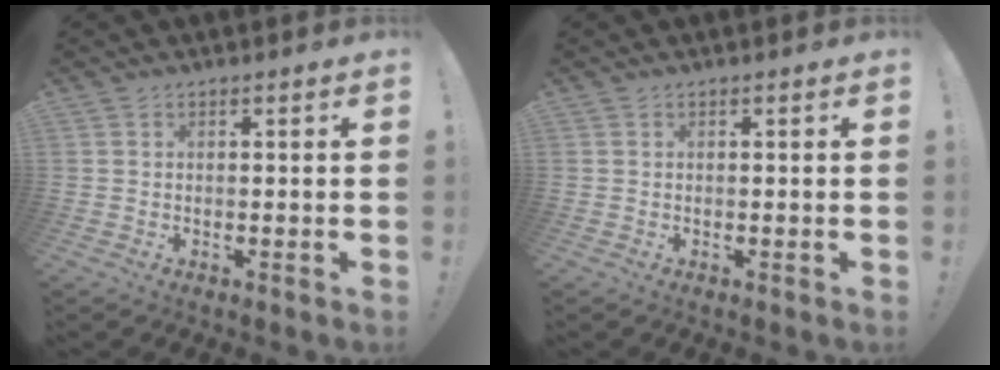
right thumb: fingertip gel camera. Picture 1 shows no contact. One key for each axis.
{"total": 0.0}